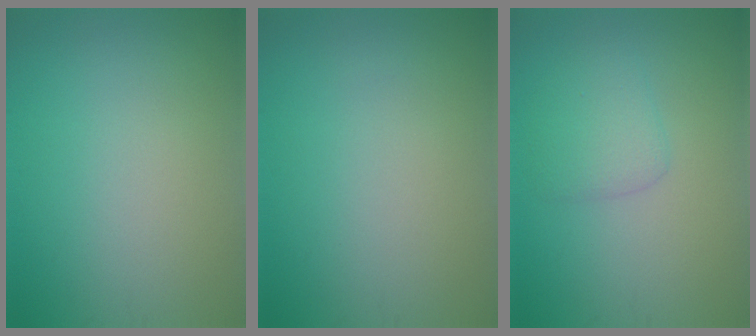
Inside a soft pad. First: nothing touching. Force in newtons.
{"total": 0.0}
{"total": 2.4, "press": 2.4, "slide": 0.1}